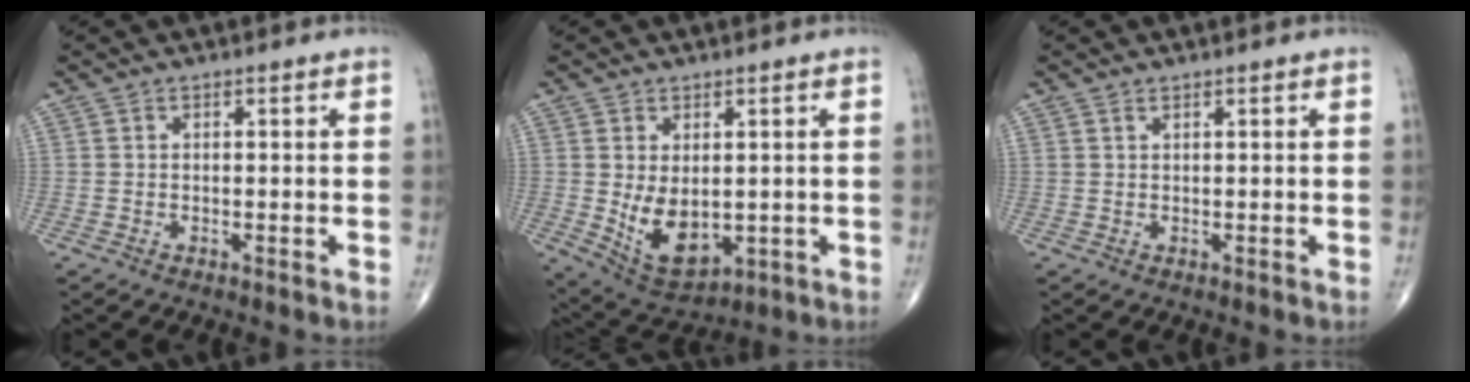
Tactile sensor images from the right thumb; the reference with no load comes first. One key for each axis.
{"total": 9.4, "fx": -0.5, "fy": 5.7, "fz": 7.5, "tx": -0.108, "ty": -0.014, "tz": 0.015}
{"total": 0.6, "fx": 0.5, "fy": 0.1, "fz": 0.2, "tx": -0.007, "ty": -0.001, "tz": 0.011}